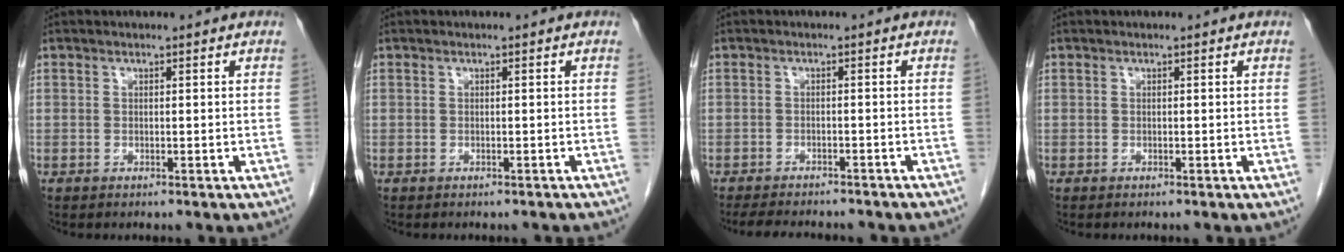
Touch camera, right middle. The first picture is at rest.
{"total": 2.6, "force": [-2.3, 0.7, 0.8], "torque": [-0.017, -0.006, -0.027]}
{"total": 10.9, "force": [-9.6, 2.5, 4.6], "torque": [-0.069, -0.009, -0.121]}
{"total": 0.0}